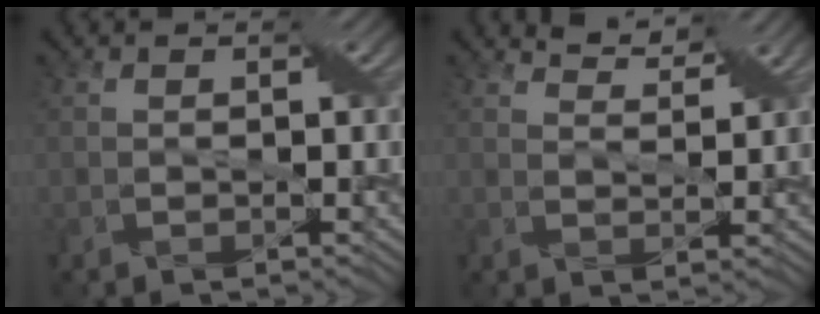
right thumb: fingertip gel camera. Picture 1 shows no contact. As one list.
[{"total": 3.3, "force": [2.9, 0.8, 1.3], "torque": [-0.027, -0.003, 0.054]}]